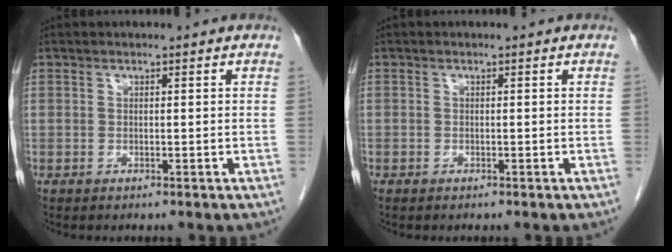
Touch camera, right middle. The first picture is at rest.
{"total": 0.0}